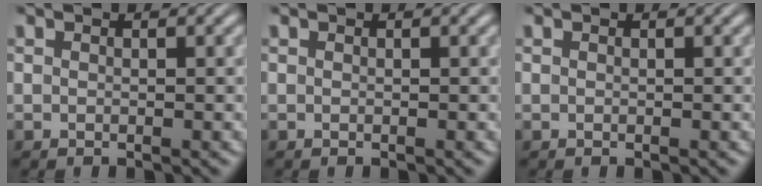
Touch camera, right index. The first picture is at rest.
{"total": 0.0}
{"total": 0.0}